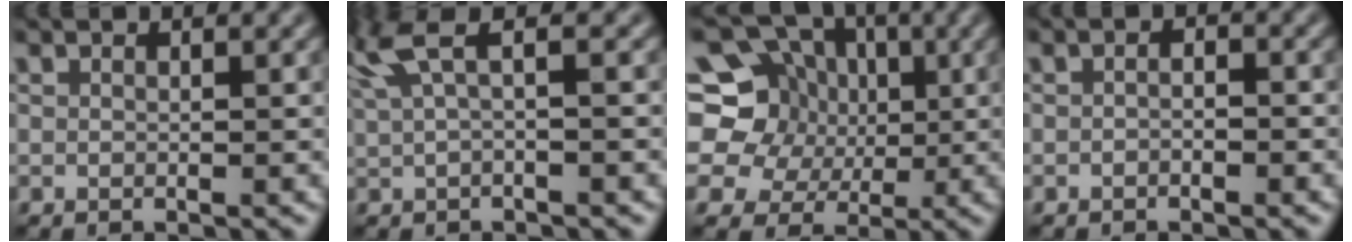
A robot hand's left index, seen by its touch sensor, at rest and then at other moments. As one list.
[{"total": 3.7, "force": [1.5, 0.7, 3.3], "torque": [-0.074, 0.014, 0.028]}, {"total": 13.1, "force": [2.9, 11.6, 5.4], "torque": [-0.143, 0.036, 0.035]}, {"total": 1.0, "force": [-0.6, 0.4, 0.7], "torque": [-0.015, -0.002, -0.012]}]